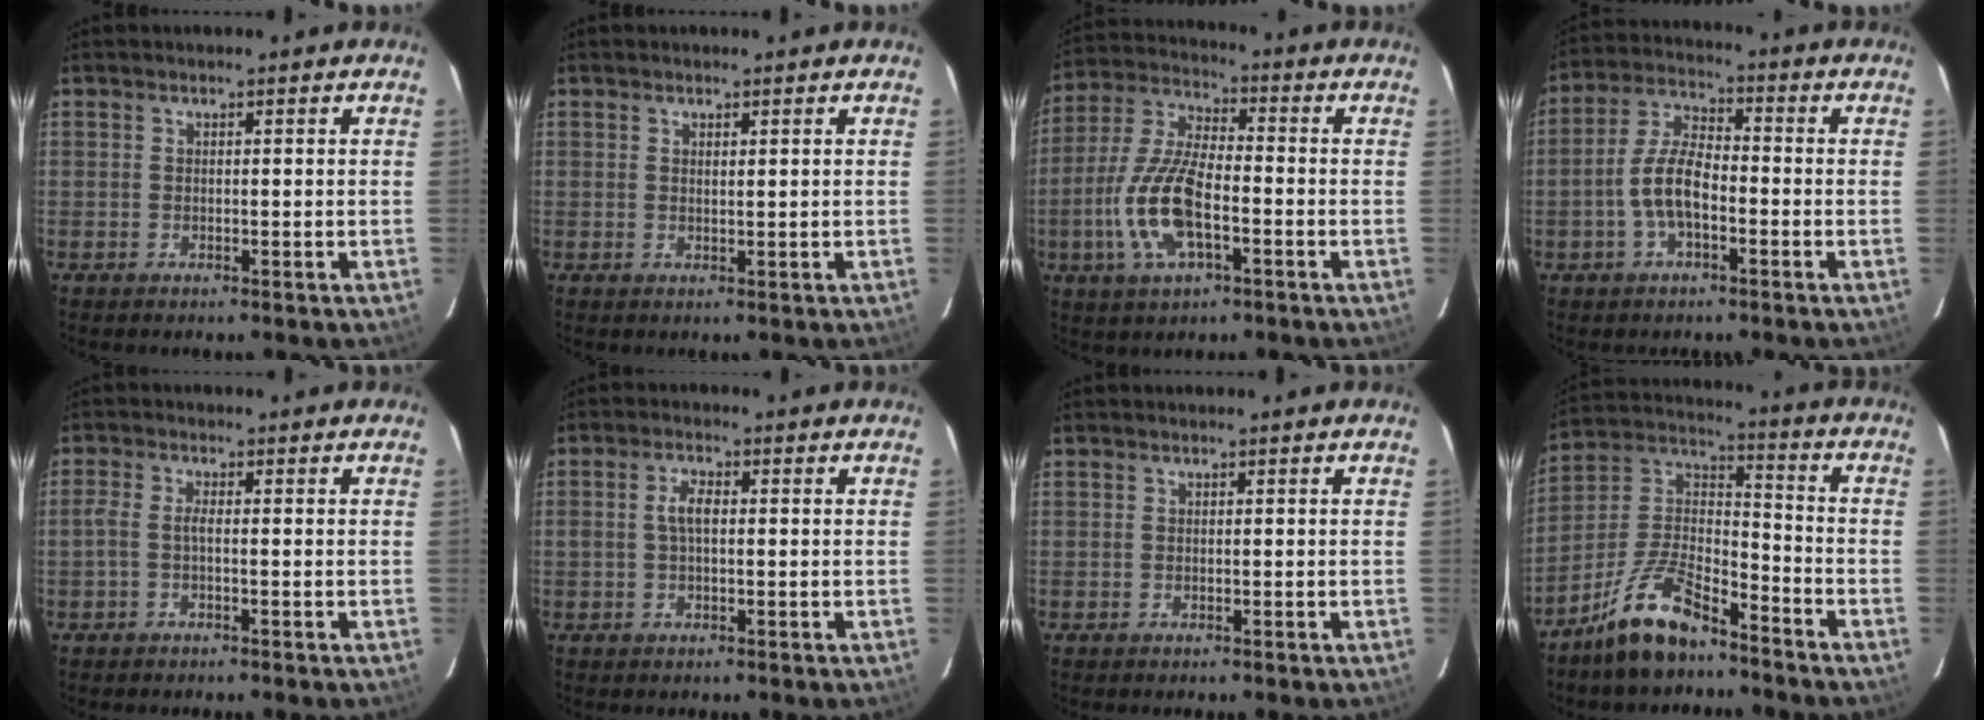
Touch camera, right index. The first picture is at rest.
{"total": 0.8, "force": [0.6, 0.1, 0.6], "torque": [-0.010, 0.001, 0.012]}
{"total": 13.6, "force": [-4.2, 5.2, 11.8], "torque": [-0.258, -0.002, -0.082]}
{"total": 8.0, "force": [-2.5, 3.5, 6.8], "torque": [-0.142, 0.012, -0.049]}
{"total": 2.0, "force": [-0.7, 0.3, 1.8], "torque": [-0.041, 0.004, -0.018]}
{"total": 3.2, "force": [0.1, 1.4, 2.9], "torque": [-0.057, 0.008, 0.003]}
{"total": 0.0}
{"total": 13.1, "force": [-9.4, 4.6, 7.9], "torque": [-0.172, 0.021, -0.178]}